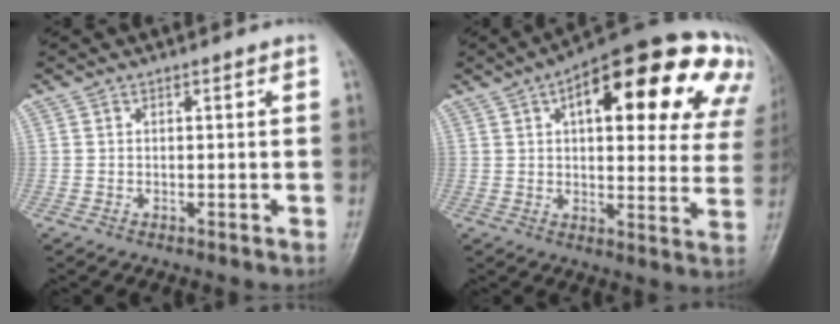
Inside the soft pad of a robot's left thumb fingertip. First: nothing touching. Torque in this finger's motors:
{"motor_torque": [0.85, 0.81, 1.91, -0.87, 0.21]}